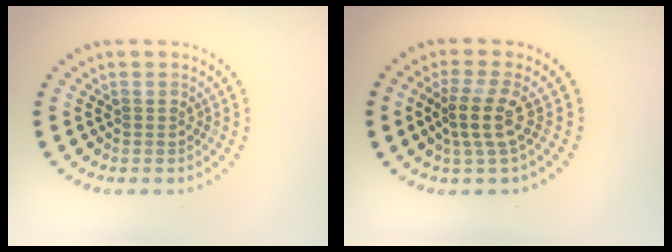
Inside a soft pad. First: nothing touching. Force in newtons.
{"total": 2.9, "press": 2.2, "slide": 1.9}